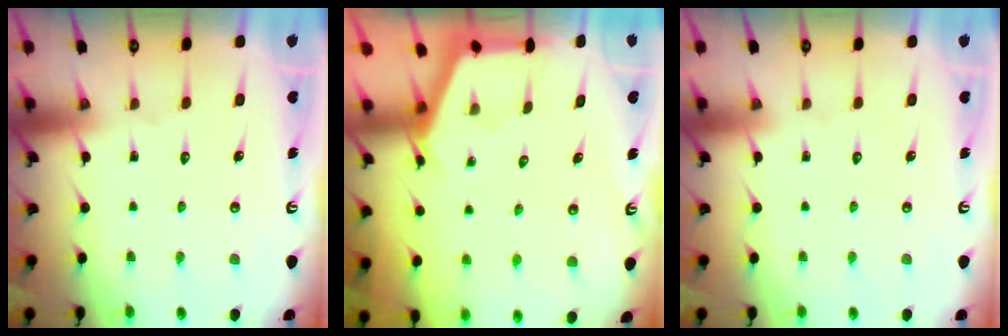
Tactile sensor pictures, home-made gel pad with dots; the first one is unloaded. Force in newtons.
{"total": 2.7, "press": 2.7, "slide": 0.4}
{"total": 0.0}